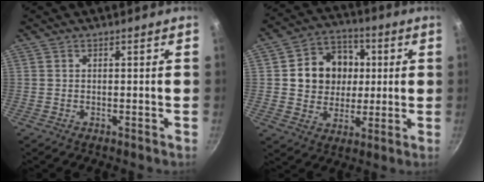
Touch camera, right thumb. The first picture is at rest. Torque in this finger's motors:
{"motor_torque": [-0.70, 1.09, 0.01, -0.27, 0.19]}